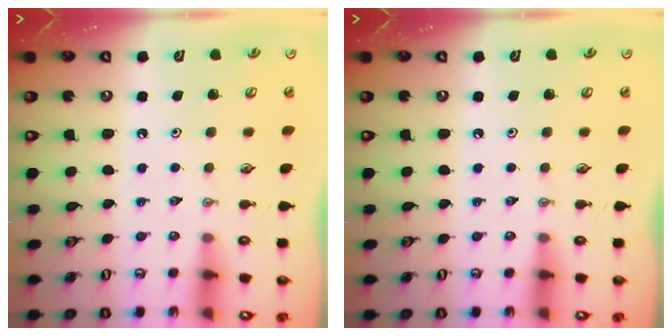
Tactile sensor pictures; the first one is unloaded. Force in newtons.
{"total": 0.0}